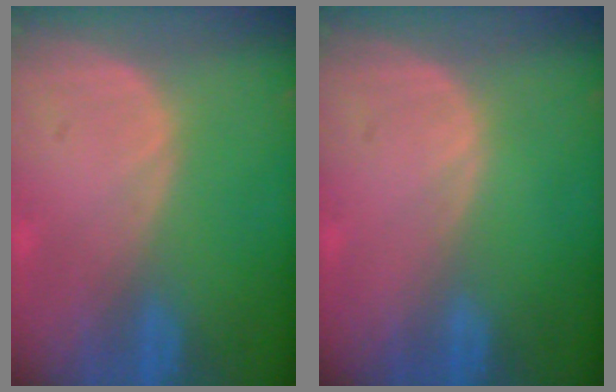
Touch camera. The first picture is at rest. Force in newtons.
{"total": 0.0}